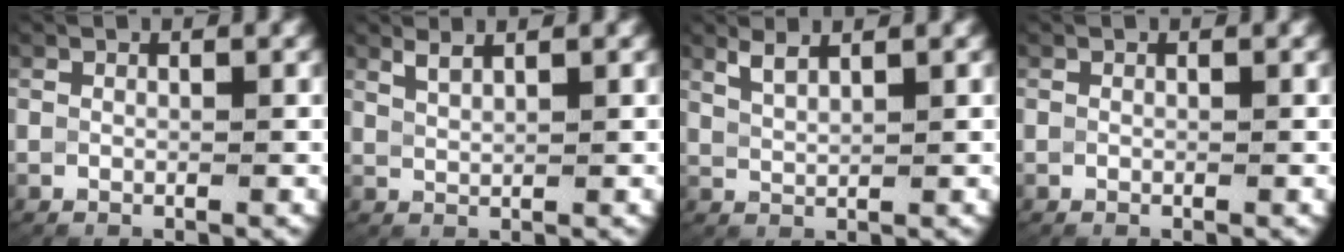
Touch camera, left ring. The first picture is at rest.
{"total": 1.8, "force": [1.6, 0.1, 0.9], "torque": [-0.023, -0.001, 0.036]}
{"total": 2.1, "force": [1.7, 0.4, 1.2], "torque": [-0.033, -0.003, 0.040]}
{"total": 0.0}